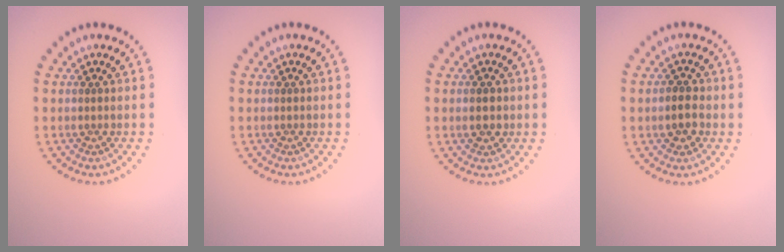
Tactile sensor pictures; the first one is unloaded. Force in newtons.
{"total": 0.0}
{"total": 2.2, "press": 2.2, "slide": 0.1}
{"total": 2.3, "press": 2.2, "slide": 0.4}